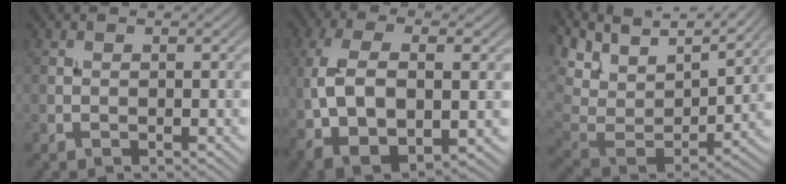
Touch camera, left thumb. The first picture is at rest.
{"total": 10.8, "force": [-1.1, 5.8, 9.1], "torque": [-0.208, -0.016, -0.013]}
{"total": 12.0, "force": [7.8, 4.9, 7.7], "torque": [-0.193, 0.010, 0.135]}